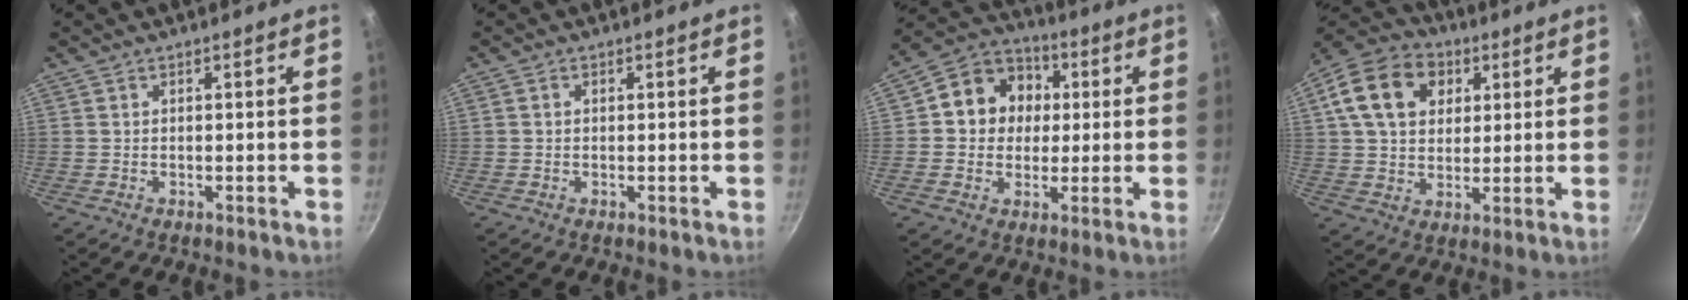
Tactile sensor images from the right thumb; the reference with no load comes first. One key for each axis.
{"total": 0.6, "fx": 0.0, "fy": 0.5, "fz": 0.3, "tx": -0.004, "ty": 0.004, "tz": 0.000}
{"total": 11.9, "fx": 1.6, "fy": 10.5, "fz": 5.4, "tx": -0.057, "ty": 0.015, "tz": 0.010}
{"total": 15.0, "fx": 4.7, "fy": 11.3, "fz": 8.7, "tx": -0.139, "ty": 0.010, "tz": 0.069}